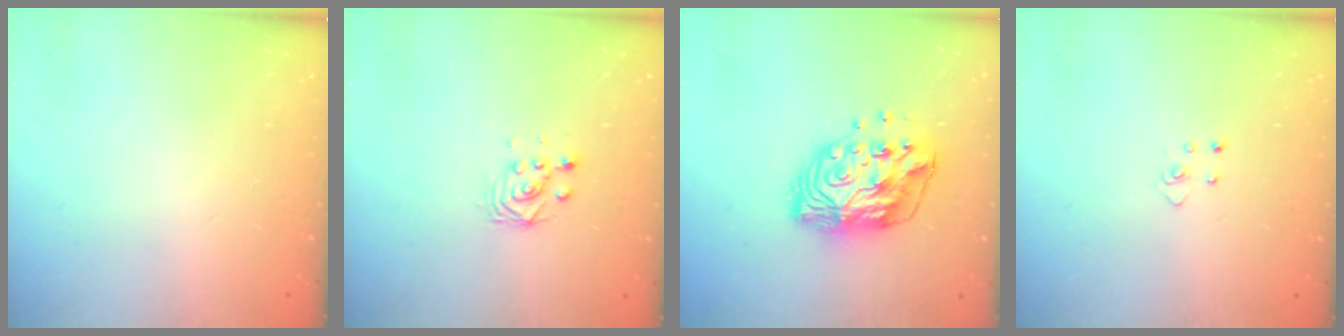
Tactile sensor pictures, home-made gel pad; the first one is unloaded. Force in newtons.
{"total": 2.8, "press": 2.5, "slide": 1.3}
{"total": 13.2, "press": 13.2, "slide": 1.1}
{"total": 3.2, "press": 3.2, "slide": 0.2}